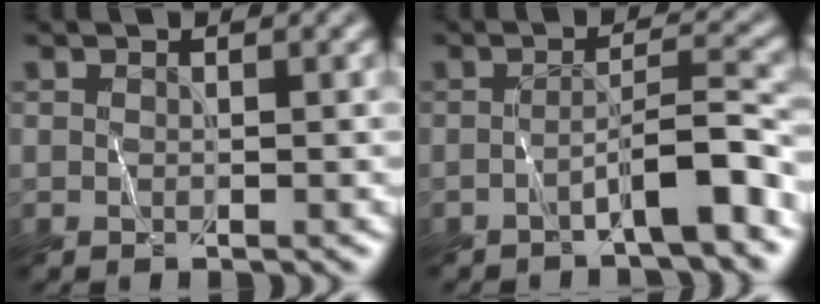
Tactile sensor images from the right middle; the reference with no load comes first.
{"total": 3.8, "force": [-2.0, 0.4, 3.2], "torque": [-0.052, 0.016, -0.040]}